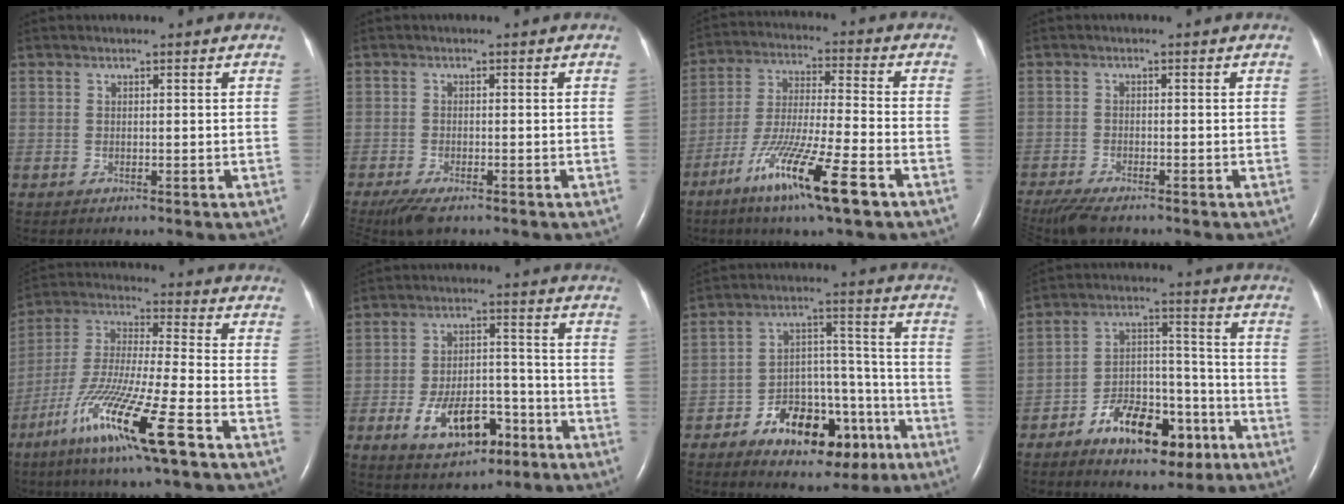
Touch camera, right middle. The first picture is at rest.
{"total": 5.1, "force": [-3.8, 1.2, 3.2], "torque": [-0.064, -0.014, -0.062]}
{"total": 14.8, "force": [-8.1, 0.5, 12.4], "torque": [-0.239, -0.035, -0.145]}
{"total": 6.7, "force": [-5.5, 1.0, 3.6], "torque": [-0.070, -0.020, -0.097]}
{"total": 17.0, "force": [-9.0, 0.2, 14.4], "torque": [-0.307, -0.043, -0.171]}
{"total": 10.2, "force": [-4.9, 5.1, 7.3], "torque": [-0.129, 0.010, -0.073]}
{"total": 14.2, "force": [-7.7, 7.5, 9.3], "torque": [-0.130, 0.035, -0.108]}
{"total": 13.0, "force": [-7.4, 6.1, 8.8], "torque": [-0.140, 0.022, -0.113]}